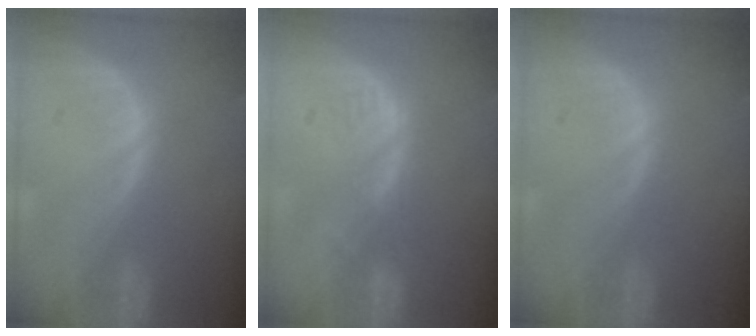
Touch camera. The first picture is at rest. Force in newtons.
{"total": 2.8, "press": 2.2, "slide": 1.7}
{"total": 0.0}